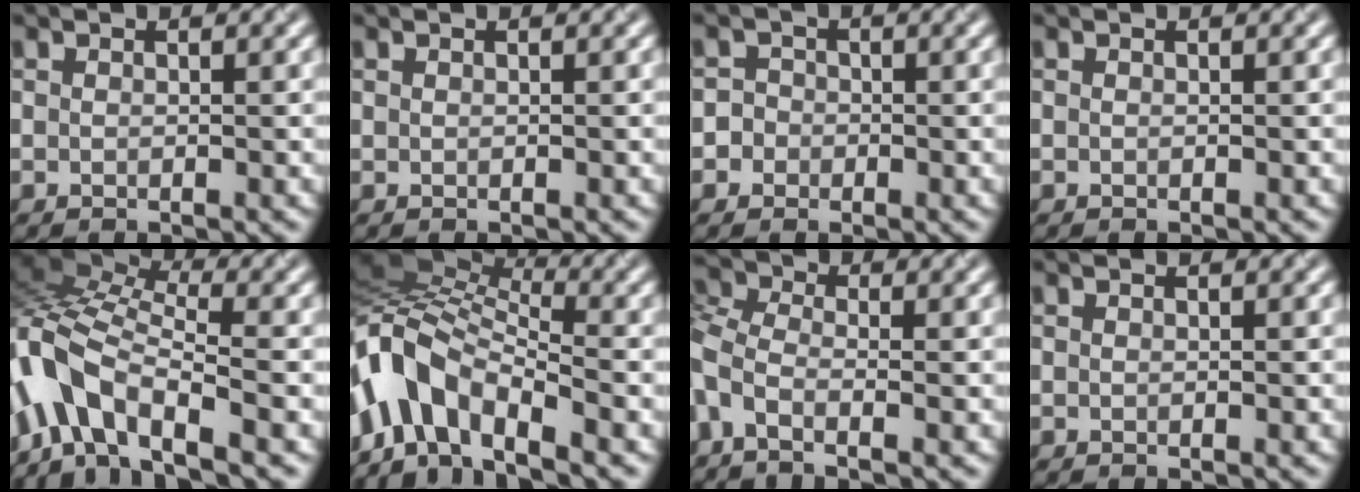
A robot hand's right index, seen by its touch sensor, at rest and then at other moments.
{"total": 0.0}
{"total": 2.3, "force": [-0.8, 2.1, 0.3], "torque": [0.020, 0.013, -0.029]}
{"total": 0.0}
{"total": 9.9, "force": [-4.4, 3.9, 7.9], "torque": [-0.150, 0.018, -0.096]}
{"total": 9.7, "force": [-3.8, 4.6, 7.6], "torque": [-0.137, 0.024, -0.088]}
{"total": 3.9, "force": [-1.7, 1.8, 3.0], "torque": [-0.076, -0.004, -0.054]}
{"total": 0.0}